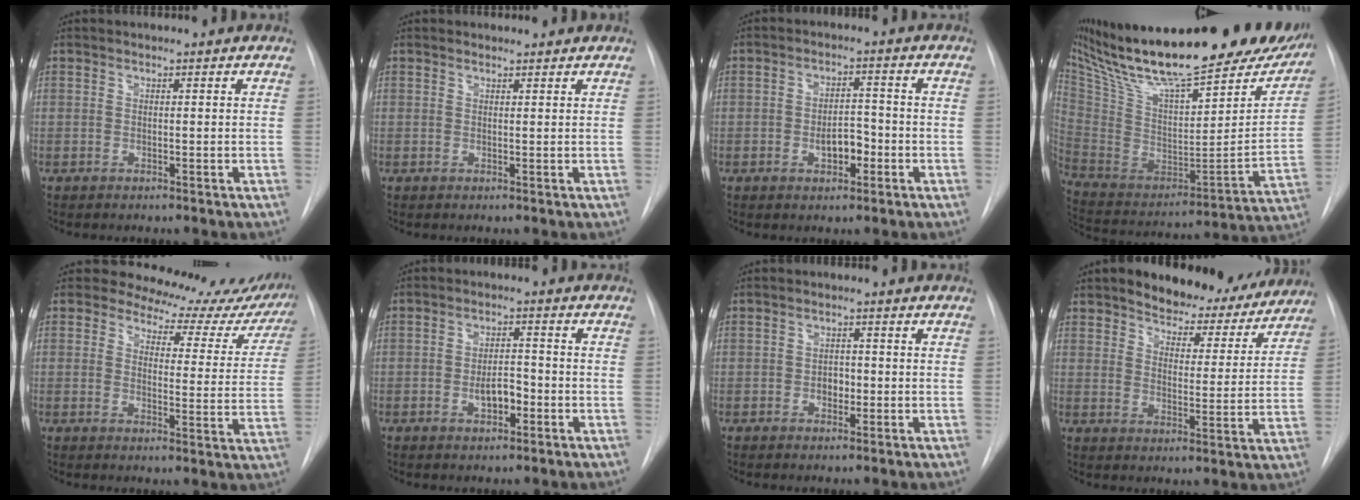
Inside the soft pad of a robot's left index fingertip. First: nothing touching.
{"total": 0.7, "force": [0.7, 0.2, -0.1], "torque": [-0.007, 0.003, 0.010]}
{"total": 4.3, "force": [-1.9, 2.1, 3.2], "torque": [-0.049, 0.002, -0.028]}
{"total": 35.7, "force": [27.7, 9.0, 20.7], "torque": [-0.352, -0.028, 0.403]}
{"total": 15.4, "force": [14.5, 4.8, 2.4], "torque": [0.004, -0.055, 0.146]}
{"total": 4.2, "force": [-1.8, 1.9, 3.3], "torque": [-0.053, 0.001, -0.029]}
{"total": 2.2, "force": [-0.8, 1.5, 1.4], "torque": [-0.018, 0.000, -0.012]}
{"total": 13.5, "force": [12.0, 5.1, 3.5], "torque": [-0.024, -0.021, 0.151]}